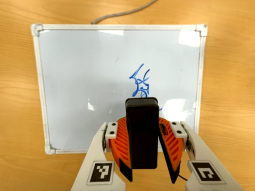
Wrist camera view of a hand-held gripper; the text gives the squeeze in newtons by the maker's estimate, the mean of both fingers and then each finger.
{"total": 9.9, "left": 9.9, "right": 9.9}